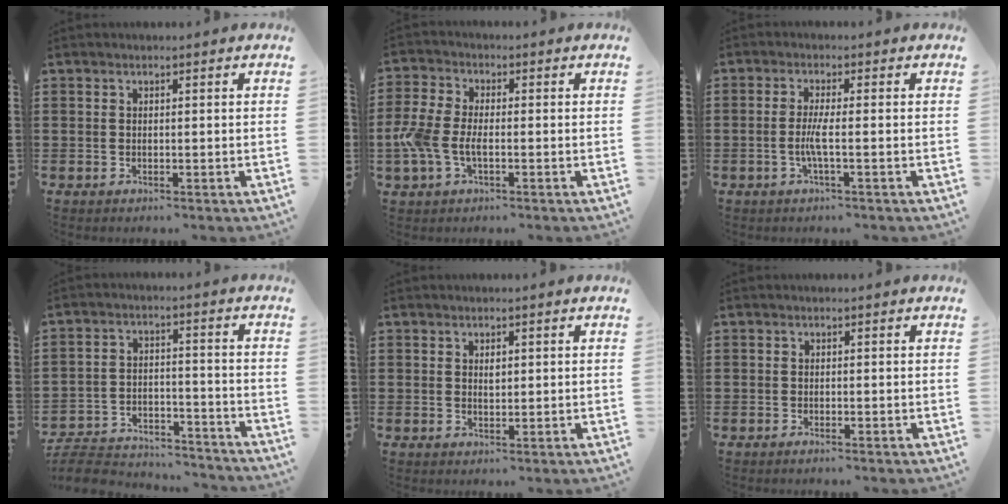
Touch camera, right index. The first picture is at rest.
{"total": 5.6, "force": [-1.7, 2.8, 4.6], "torque": [-0.120, -0.006, -0.039]}
{"total": 3.2, "force": [-0.9, 0.0, 3.0], "torque": [-0.069, -0.010, -0.023]}
{"total": 7.1, "force": [-6.8, 1.0, 1.5], "torque": [-0.037, 0.010, -0.136]}
{"total": 1.2, "force": [0.5, 0.7, 0.9], "torque": [-0.011, 0.003, 0.006]}
{"total": 0.6, "force": [-0.5, -0.2, 0.2], "torque": [-0.005, -0.003, -0.010]}